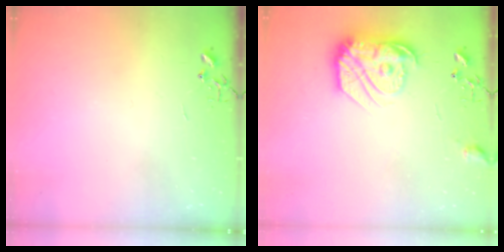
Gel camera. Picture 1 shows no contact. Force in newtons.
{"total": 17.9, "press": 17.9, "slide": 1.2}